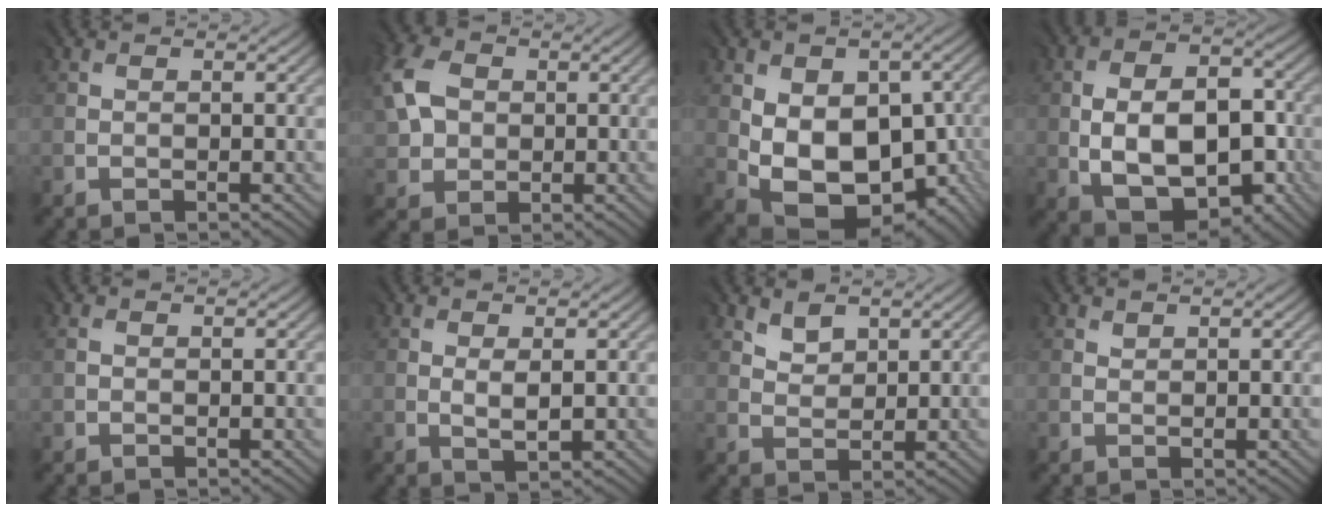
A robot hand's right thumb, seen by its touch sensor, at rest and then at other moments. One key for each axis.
{"total": 6.1, "fx": 1.3, "fy": 5.0, "fz": 3.3, "tx": -0.107, "ty": 0.011, "tz": 0.021}
{"total": 13.3, "fx": -1.7, "fy": 9.0, "fz": 9.6, "tx": -0.167, "ty": -0.030, "tz": -0.014}
{"total": 11.9, "fx": -2.3, "fy": 7.5, "fz": 8.9, "tx": -0.163, "ty": -0.012, "tz": -0.034}
{"total": 0.0}
{"total": 1.9, "fx": 0.4, "fy": 0.8, "fz": 1.7, "tx": -0.038, "ty": -0.005, "tz": 0.014}
{"total": 2.6, "fx": 2.1, "fy": 1.4, "fz": 0.7, "tx": -0.017, "ty": -0.003, "tz": 0.044}
{"total": 0.6, "fx": 0.5, "fy": 0.2, "fz": -0.1, "tx": 0.002, "ty": -0.002, "tz": 0.011}